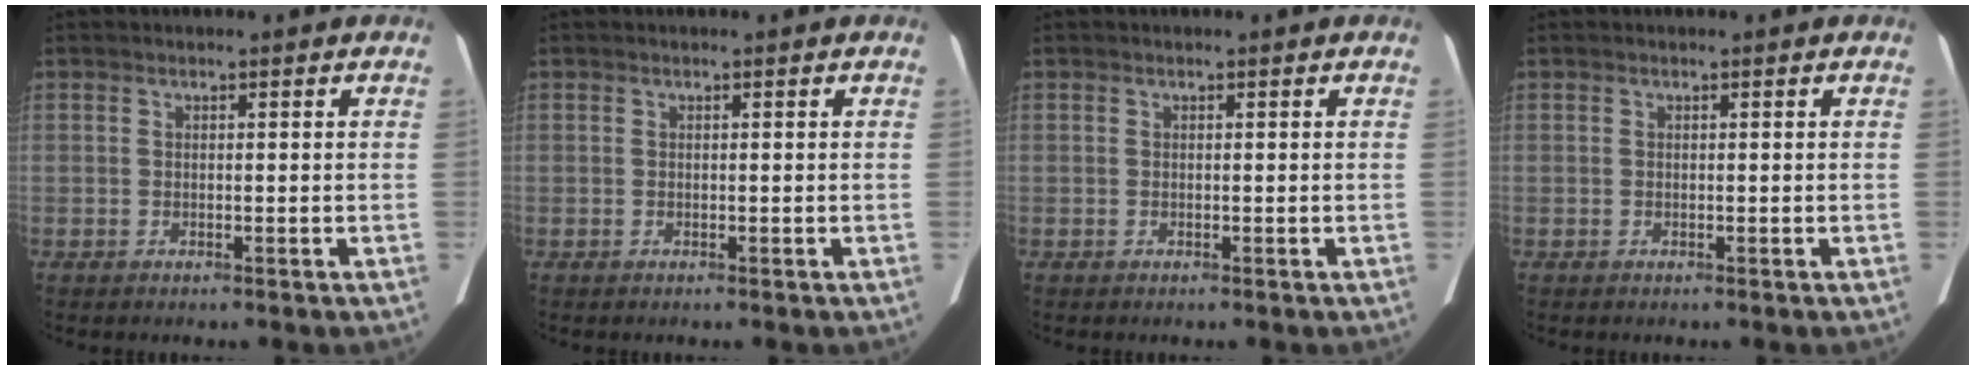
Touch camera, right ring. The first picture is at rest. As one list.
[{"total": 0.0}, {"total": 0.0}, {"total": 0.0}]